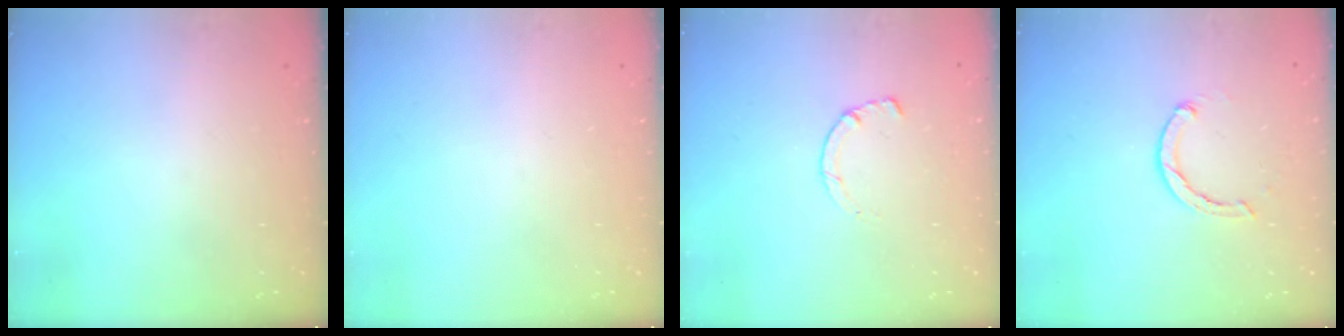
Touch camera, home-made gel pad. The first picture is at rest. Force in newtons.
{"total": 0.0}
{"total": 1.8, "press": 1.7, "slide": 0.3}
{"total": 2.4, "press": 2.4, "slide": 0.1}